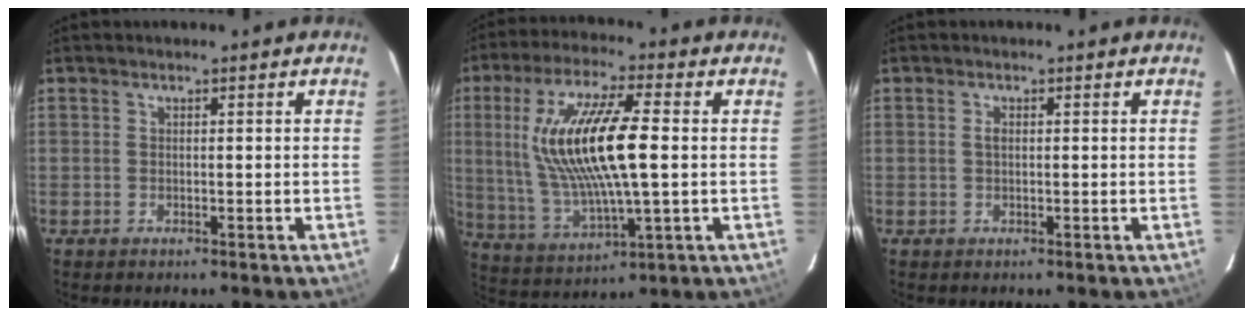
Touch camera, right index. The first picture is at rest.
{"total": 17.9, "force": [1.8, 4.2, 17.3], "torque": [-0.334, -0.001, 0.046]}
{"total": 0.9, "force": [0.1, 0.5, 0.7], "torque": [-0.014, 0.002, 0.000]}